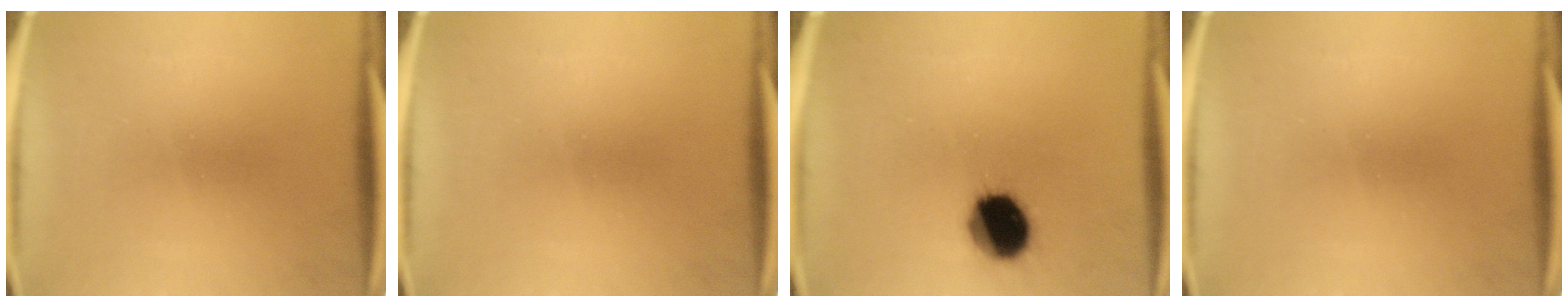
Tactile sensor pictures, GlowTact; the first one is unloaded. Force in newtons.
{"total": 0.0}
{"total": 13.9}
{"total": 0.0}